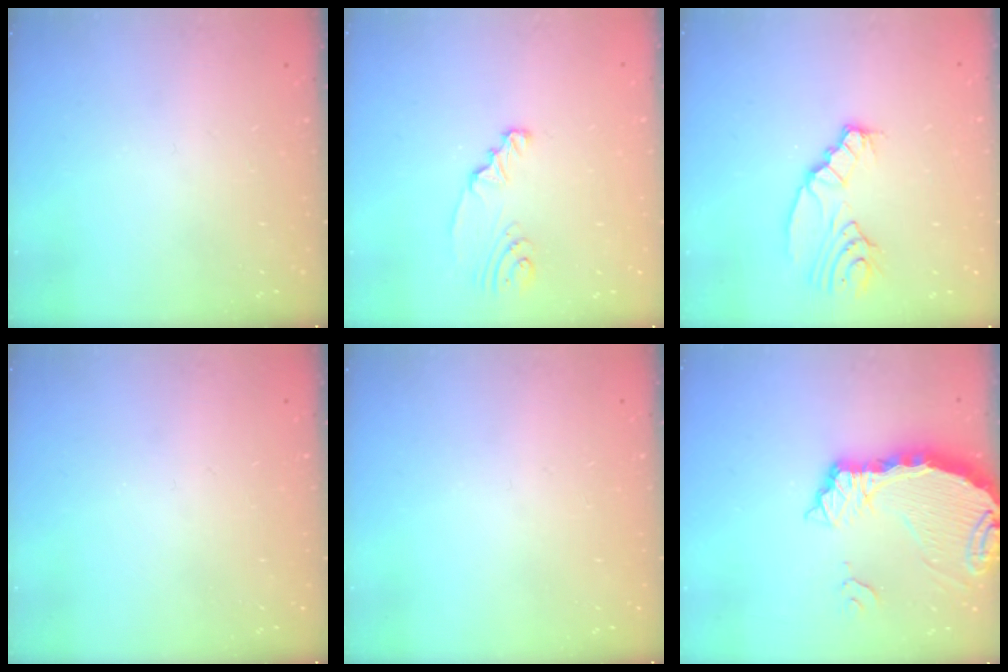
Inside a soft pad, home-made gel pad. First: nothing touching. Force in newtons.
{"total": 2.3, "press": 2.3, "slide": 0.3}
{"total": 6.8, "press": 6.8, "slide": 0.6}
{"total": 0.0}
{"total": 0.0}
{"total": 9.6, "press": 9.5, "slide": 1.1}